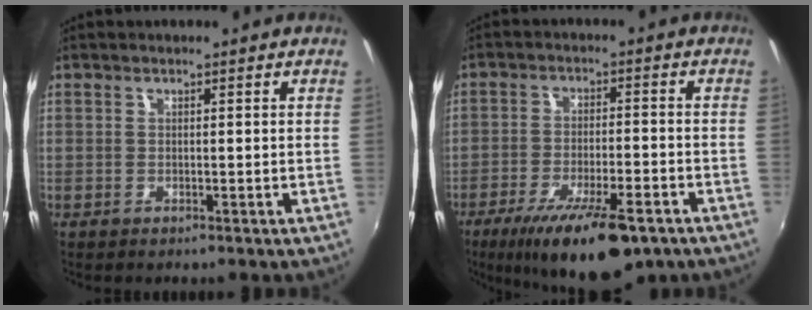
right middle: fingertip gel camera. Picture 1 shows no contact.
{"total": 16.2, "force": [-10.6, 4.6, 11.4], "torque": [-0.209, -0.038, -0.164]}